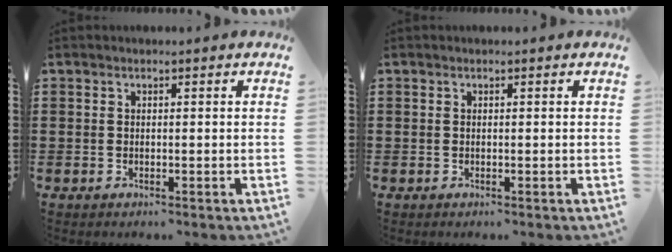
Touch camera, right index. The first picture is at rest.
{"total": 0.0}